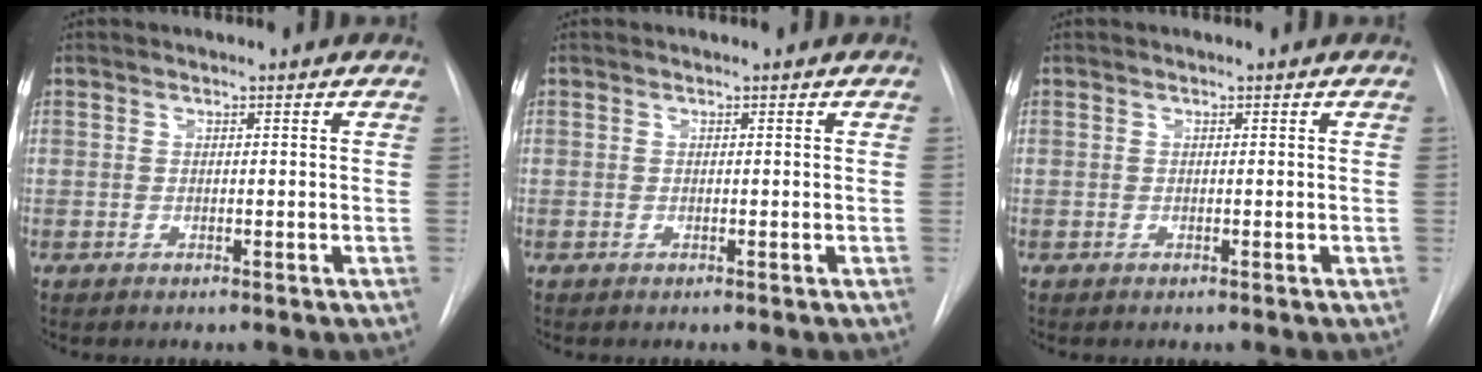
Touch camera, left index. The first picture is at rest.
{"total": 0.0}
{"total": 0.0}